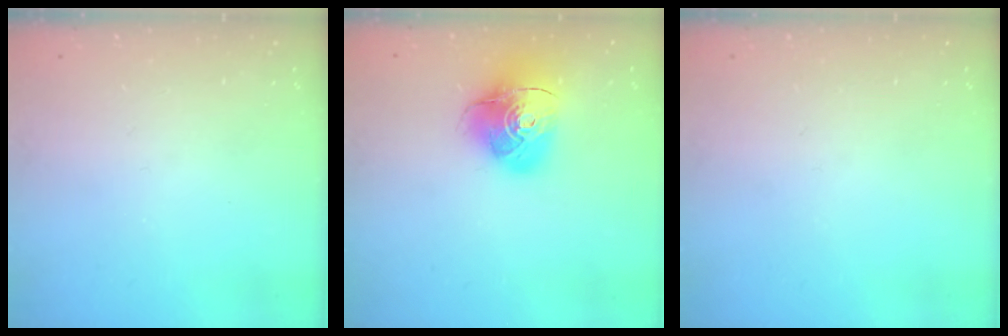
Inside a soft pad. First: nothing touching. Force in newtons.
{"total": 13.7, "press": 13.6, "slide": 1.6}
{"total": 0.0}